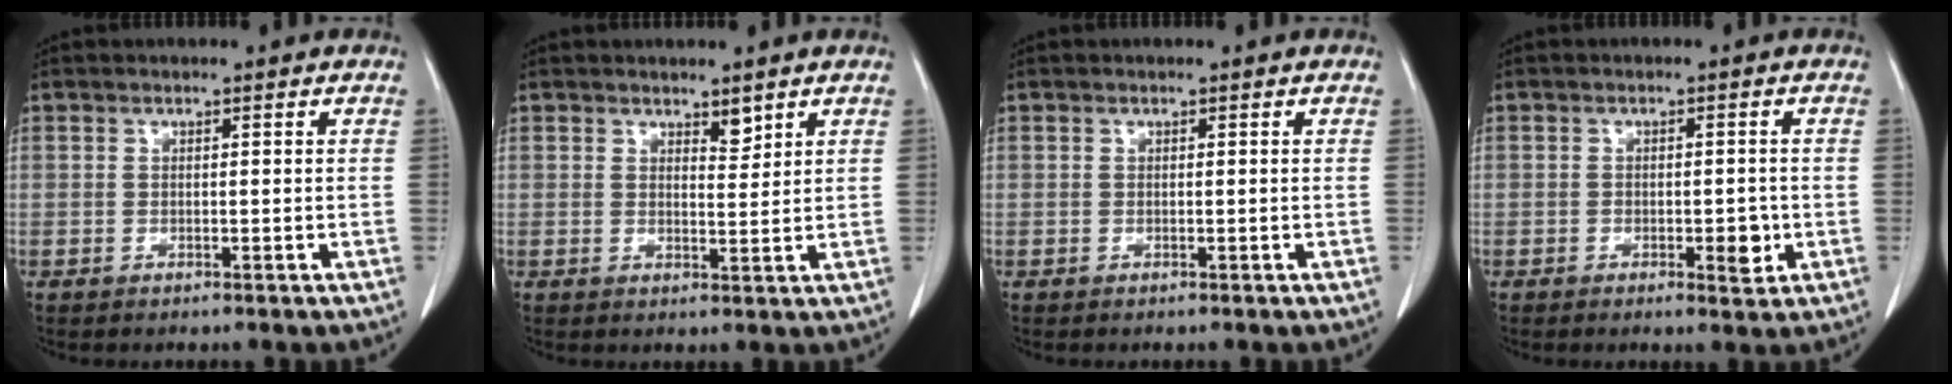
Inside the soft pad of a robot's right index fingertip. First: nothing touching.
{"total": 2.1, "force": [1.7, 0.7, 1.1], "torque": [-0.017, -0.008, 0.030]}
{"total": 0.0}
{"total": 3.2, "force": [-1.0, 1.3, 2.7], "torque": [-0.036, -0.001, -0.010]}